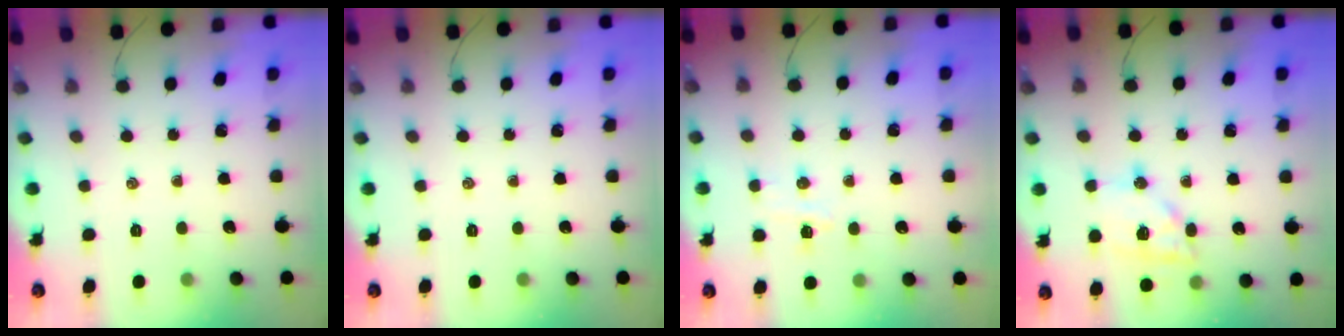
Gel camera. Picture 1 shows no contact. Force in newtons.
{"total": 0.0}
{"total": 4.3, "press": 4.1, "slide": 1.1}
{"total": 13.1, "press": 13.0, "slide": 1.9}